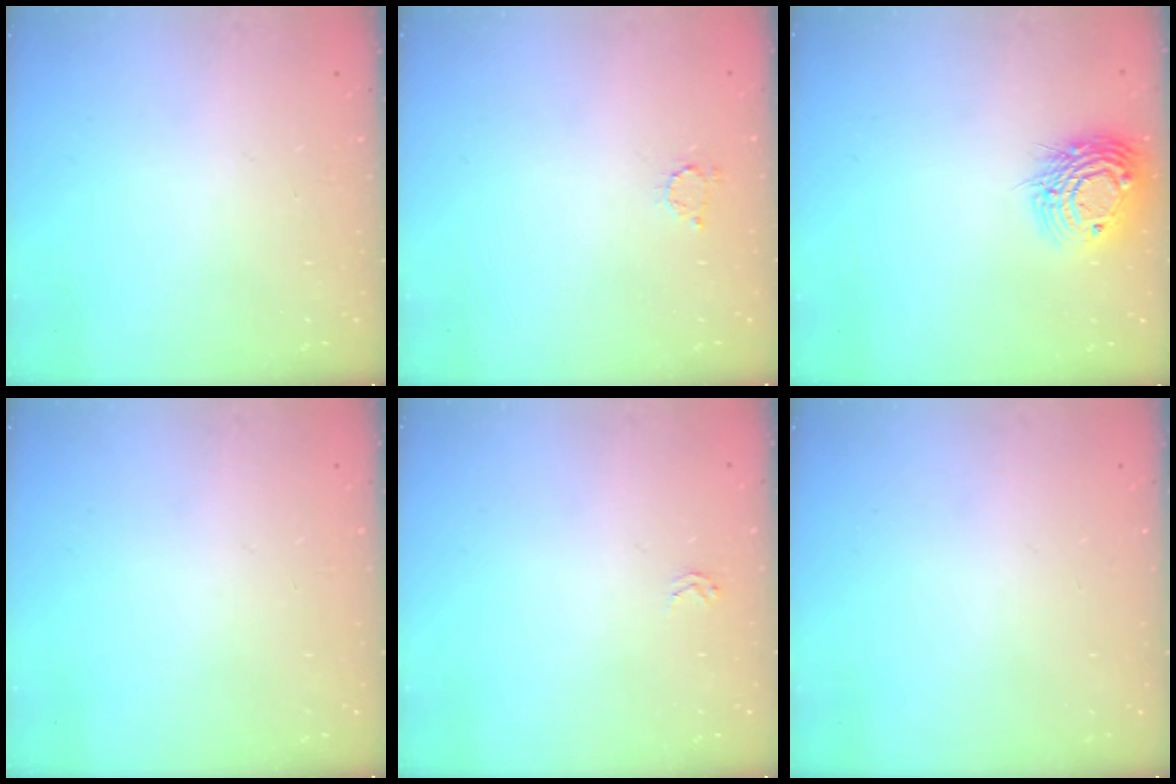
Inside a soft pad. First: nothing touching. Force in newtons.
{"total": 2.7, "press": 2.7, "slide": 0.4}
{"total": 13.3, "press": 13.3, "slide": 1.1}
{"total": 0.0}
{"total": 1.6, "press": 1.6, "slide": 0.2}
{"total": 0.0}